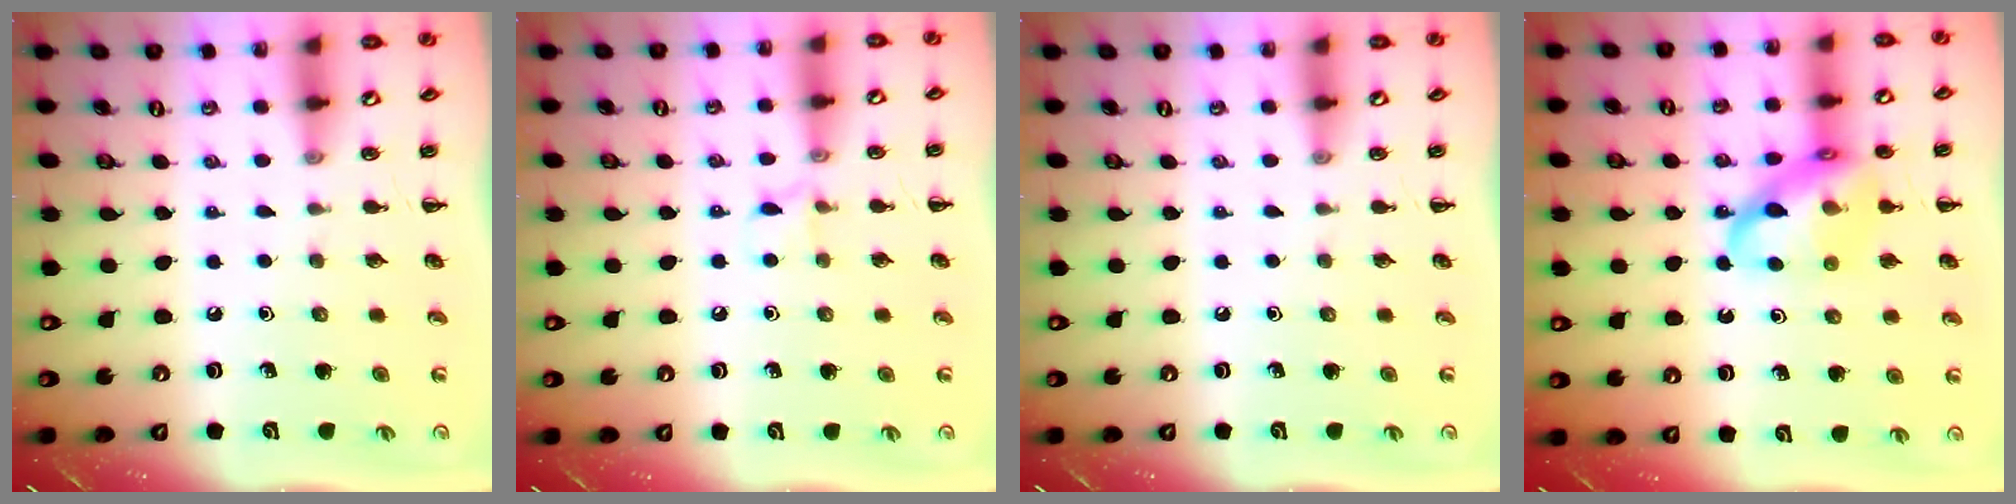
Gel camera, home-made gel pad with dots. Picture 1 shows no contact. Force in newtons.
{"total": 4.6, "press": 4.4, "slide": 1.4}
{"total": 0.0}
{"total": 16.6, "press": 16.3, "slide": 3.1}